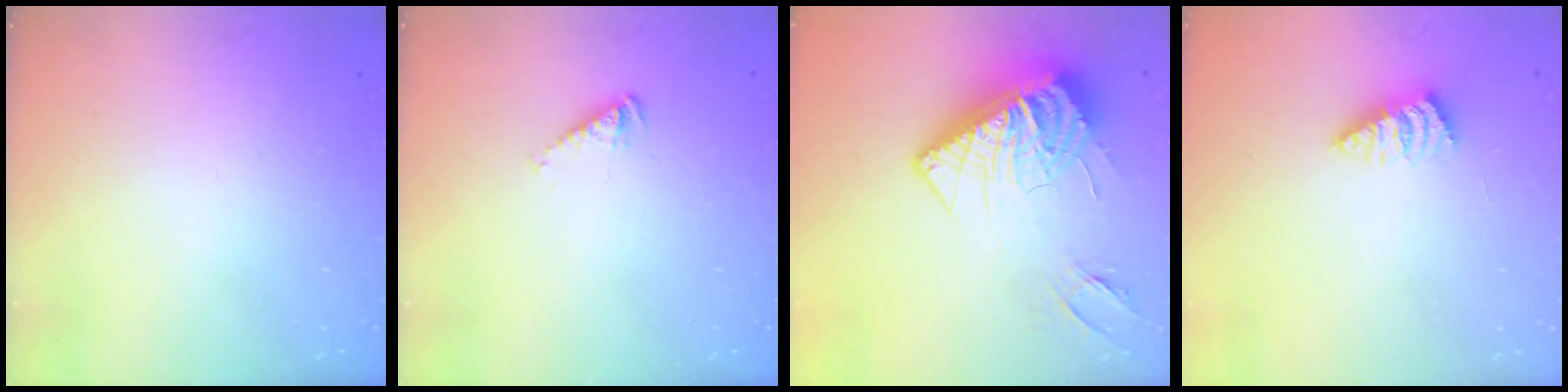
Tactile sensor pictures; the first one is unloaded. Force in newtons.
{"total": 1.4, "press": 1.3, "slide": 0.2}
{"total": 16.8, "press": 16.8, "slide": 1.7}
{"total": 5.0, "press": 5.0, "slide": 0.4}